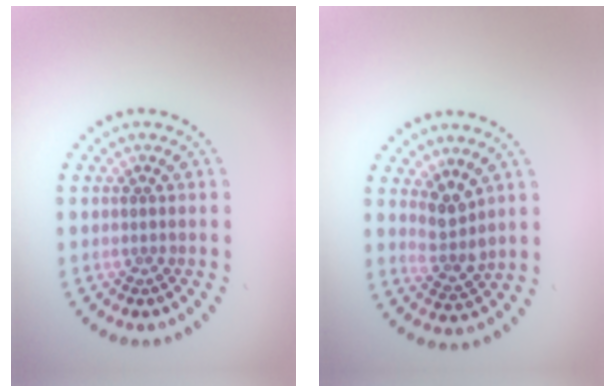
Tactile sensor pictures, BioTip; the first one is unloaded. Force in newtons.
{"total": 2.6, "press": 2.1, "slide": 1.6}